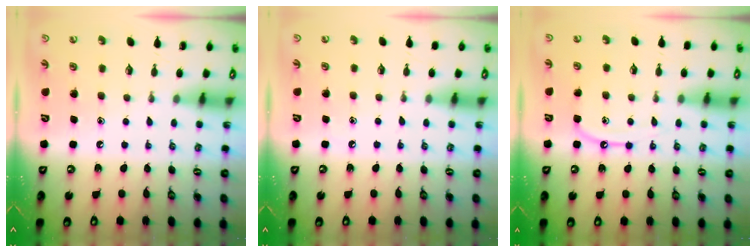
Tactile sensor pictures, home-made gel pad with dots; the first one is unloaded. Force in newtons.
{"total": 4.7, "press": 4.7, "slide": 0.5}
{"total": 8.3, "press": 8.3, "slide": 0.6}